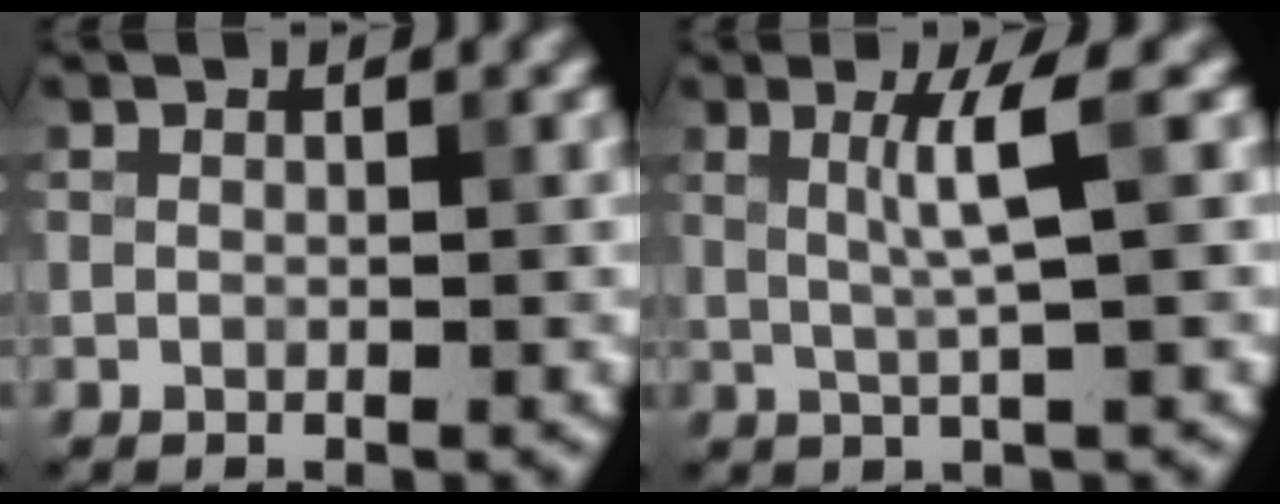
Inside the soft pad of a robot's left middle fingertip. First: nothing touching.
{"total": 3.4, "force": [0.8, 0.3, 3.3], "torque": [-0.058, 0.000, 0.014]}